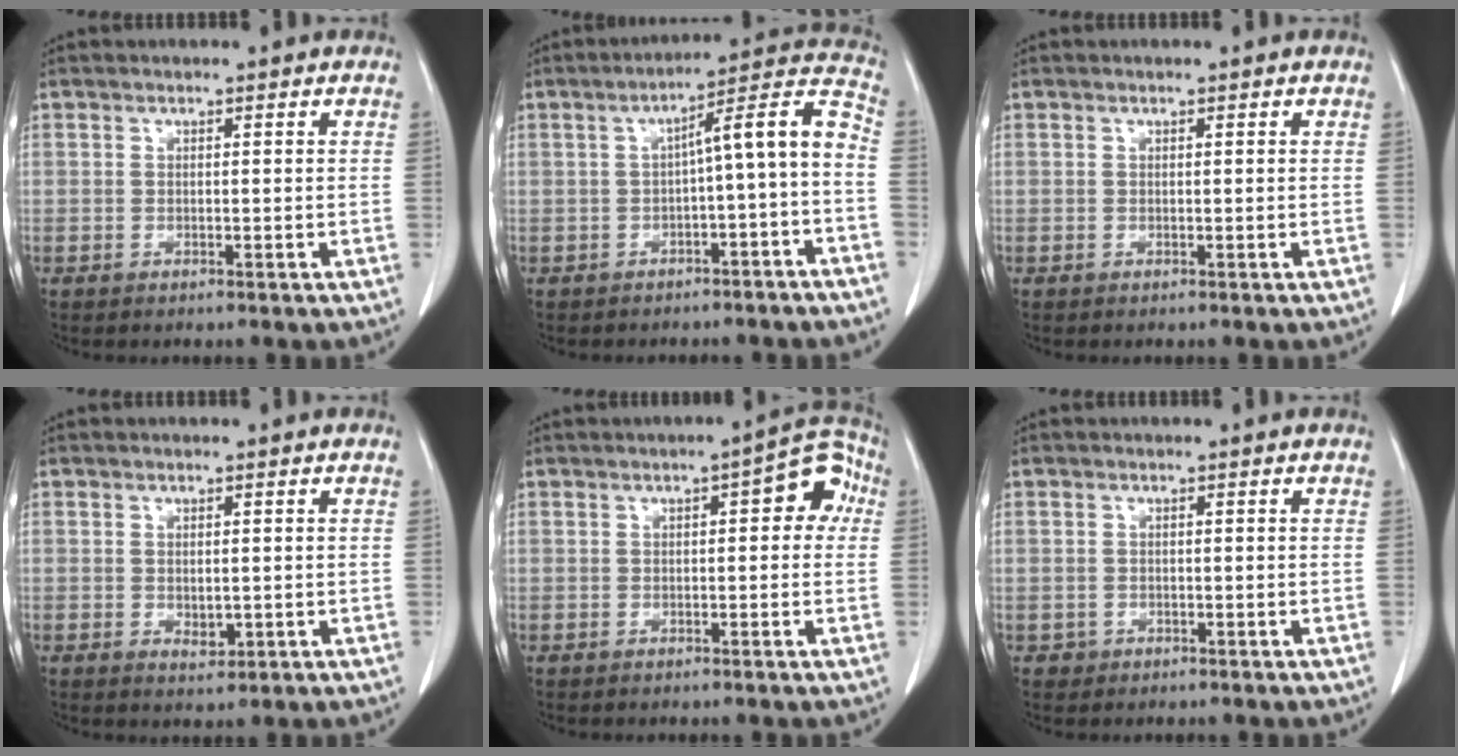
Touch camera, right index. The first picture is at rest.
{"total": 9.7, "force": [-2.4, 0.7, 9.3], "torque": [-0.125, 0.039, -0.034]}
{"total": 0.0}
{"total": 2.2, "force": [-0.2, 1.3, 1.8], "torque": [-0.027, -0.005, 0.004]}
{"total": 6.7, "force": [1.4, 2.3, 6.1], "torque": [-0.062, 0.031, 0.009]}
{"total": 1.2, "force": [-0.5, 1.1, -0.1], "torque": [0.000, 0.006, -0.008]}